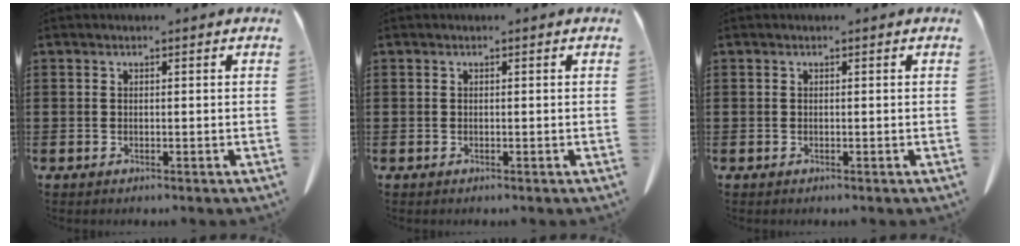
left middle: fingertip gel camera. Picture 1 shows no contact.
{"total": 0.0}
{"total": 0.0}